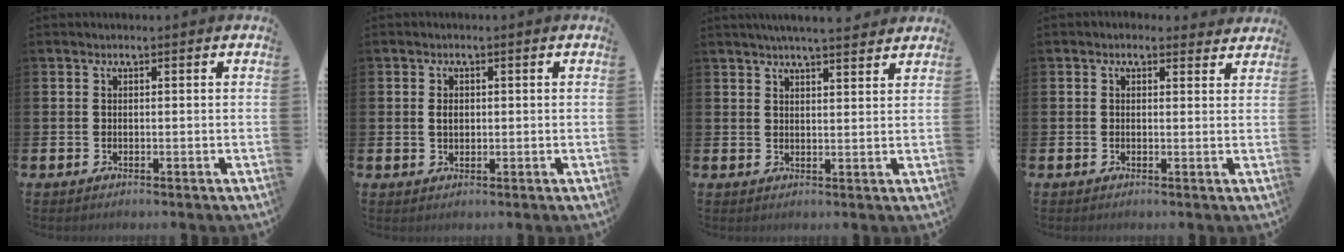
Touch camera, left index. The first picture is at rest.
{"total": 1.6, "force": [0.3, 1.2, 1.0], "torque": [-0.001, 0.000, -0.001]}
{"total": 4.7, "force": [4.6, -0.1, 1.2], "torque": [-0.024, -0.019, 0.081]}
{"total": 1.5, "force": [1.2, 0.8, 0.2], "torque": [0.005, 0.000, 0.019]}